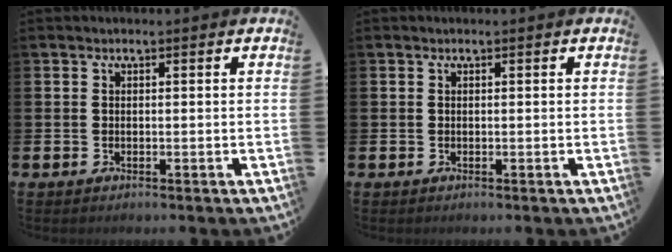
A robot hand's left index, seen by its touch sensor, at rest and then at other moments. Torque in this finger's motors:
{"motor_torque": [-0.04, 0.03, 0.01, 0.01]}